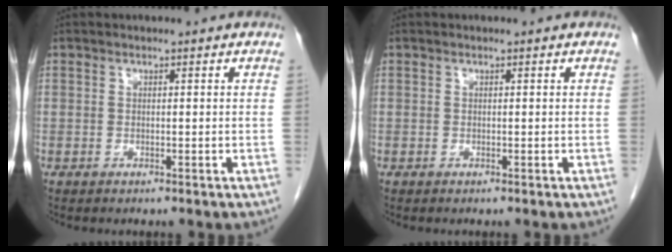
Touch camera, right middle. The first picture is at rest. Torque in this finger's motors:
{"motor_torque": [0.00, 0.00, 0.00, 0.00]}